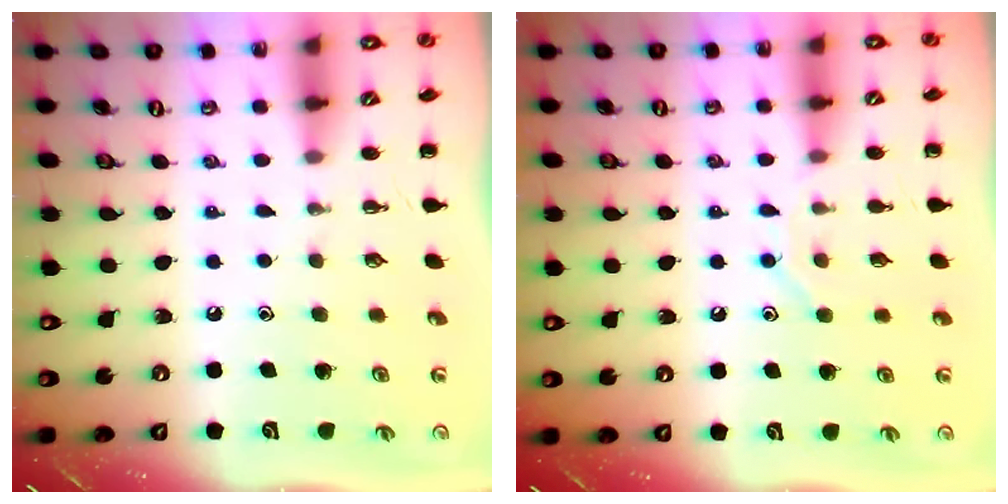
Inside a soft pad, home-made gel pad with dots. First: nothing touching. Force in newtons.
{"total": 7.1, "press": 7.0, "slide": 0.9}